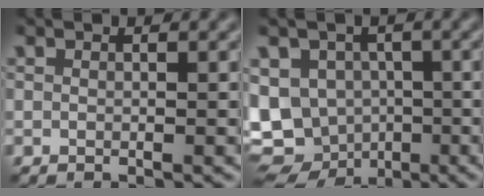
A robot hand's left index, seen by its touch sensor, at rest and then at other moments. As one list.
[{"total": 10.9, "force": [-4.2, 8.7, 4.9], "torque": [-0.079, -0.011, -0.083]}]